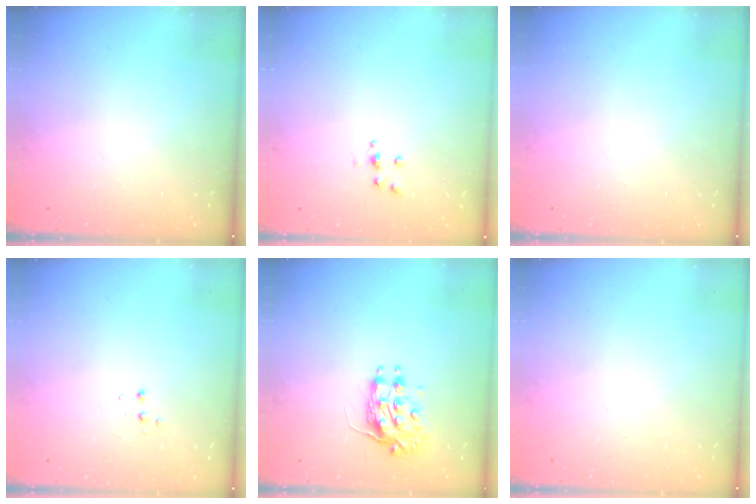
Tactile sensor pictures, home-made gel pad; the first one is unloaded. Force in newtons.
{"total": 4.8, "press": 4.8, "slide": 0.5}
{"total": 0.0}
{"total": 3.3, "press": 3.2, "slide": 0.4}
{"total": 8.5, "press": 8.5, "slide": 0.3}
{"total": 0.0}